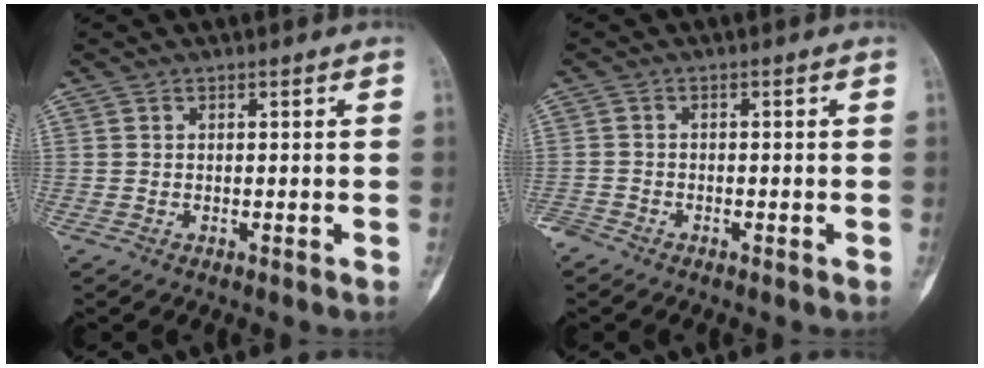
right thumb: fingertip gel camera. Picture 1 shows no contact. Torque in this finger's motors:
{"motor_torque": [2.58, -1.37, 0.14, -0.81, -0.01]}